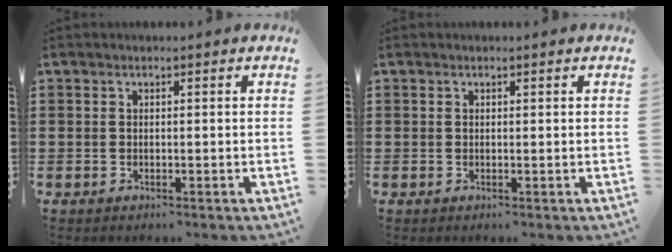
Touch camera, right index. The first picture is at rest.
{"total": 0.0}